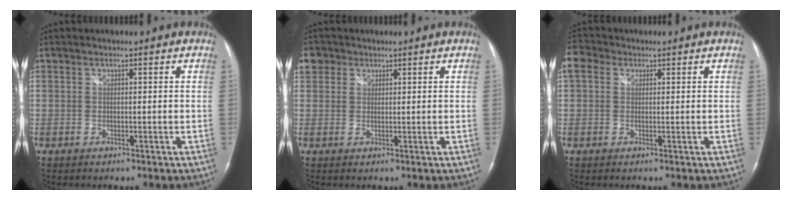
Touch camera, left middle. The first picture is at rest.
{"total": 3.2, "force": [1.7, 2.7, 0.5], "torque": [-0.007, 0.014, 0.030]}
{"total": 3.6, "force": [1.4, 2.8, 1.8], "torque": [-0.050, 0.026, 0.027]}